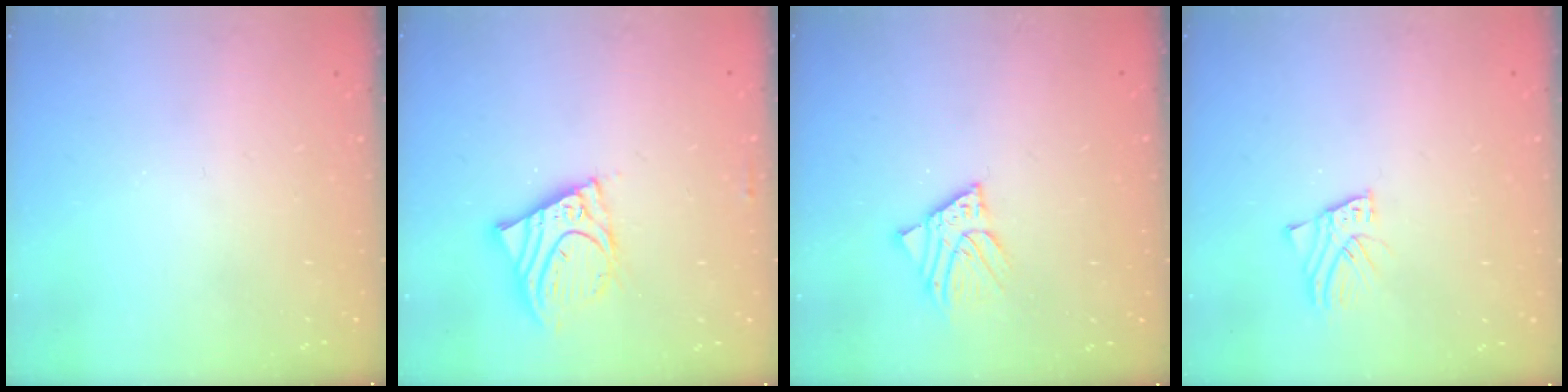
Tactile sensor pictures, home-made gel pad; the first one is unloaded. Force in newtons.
{"total": 10.6, "press": 10.5, "slide": 1.6}
{"total": 4.6, "press": 4.6, "slide": 0.4}
{"total": 2.5, "press": 2.5, "slide": 0.2}